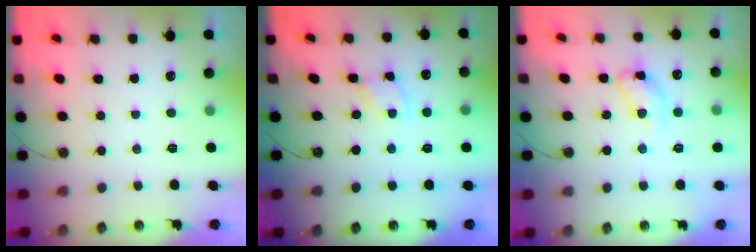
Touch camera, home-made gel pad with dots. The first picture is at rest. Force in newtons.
{"total": 2.7, "press": 2.7, "slide": 0.4}
{"total": 11.4, "press": 11.3, "slide": 0.8}